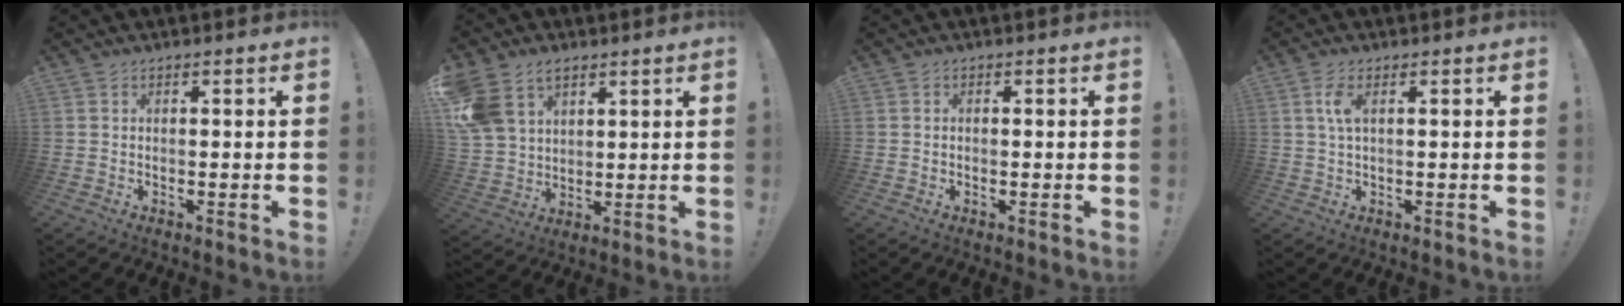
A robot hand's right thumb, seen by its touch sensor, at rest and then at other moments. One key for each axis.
{"total": 11.9, "fx": 6.8, "fy": 8.3, "fz": 5.0, "tx": -0.100, "ty": -0.027, "tz": 0.140}
{"total": 0.0}
{"total": 4.0, "fx": 1.2, "fy": 1.4, "fz": 3.6, "tx": -0.079, "ty": 0.001, "tz": 0.018}